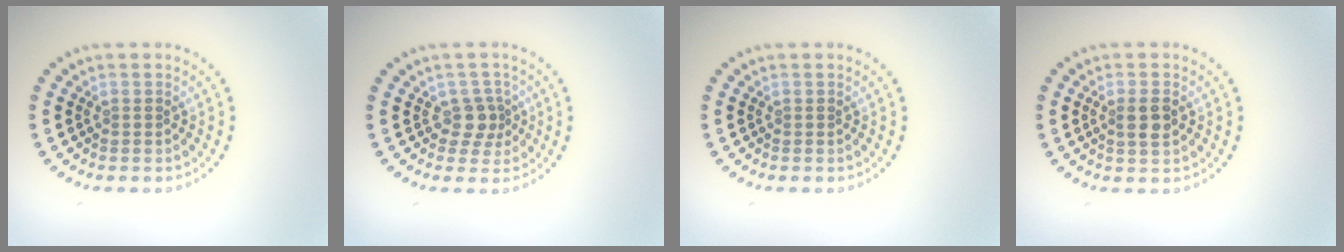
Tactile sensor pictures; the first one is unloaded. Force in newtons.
{"total": 2.2, "press": 1.6, "slide": 1.4}
{"total": 0.0}
{"total": 2.0, "press": 1.9, "slide": 0.6}